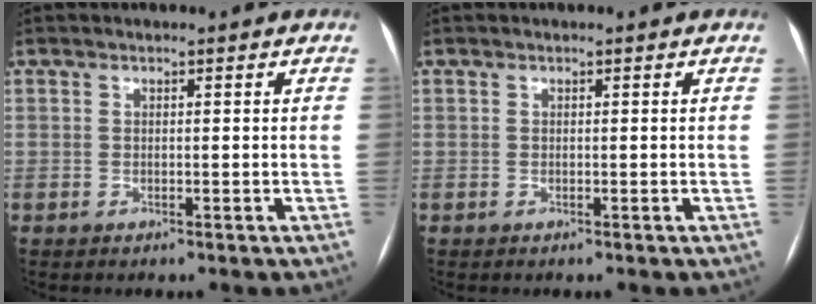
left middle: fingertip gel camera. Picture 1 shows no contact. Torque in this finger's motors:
{"motor_torque": [-0.02, 0.04, 0.00, -0.03]}